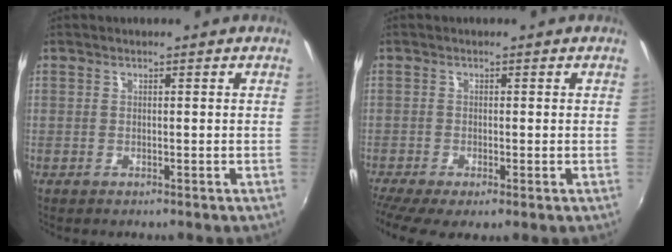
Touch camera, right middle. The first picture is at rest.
{"total": 5.0, "force": [-3.0, 1.0, 3.9], "torque": [-0.085, -0.026, -0.049]}